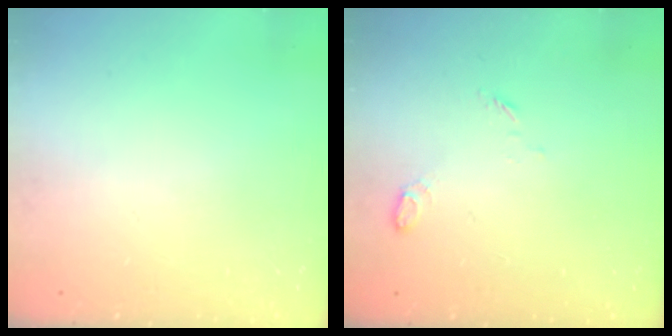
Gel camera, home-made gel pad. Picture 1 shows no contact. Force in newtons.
{"total": 4.2, "press": 4.1, "slide": 0.9}